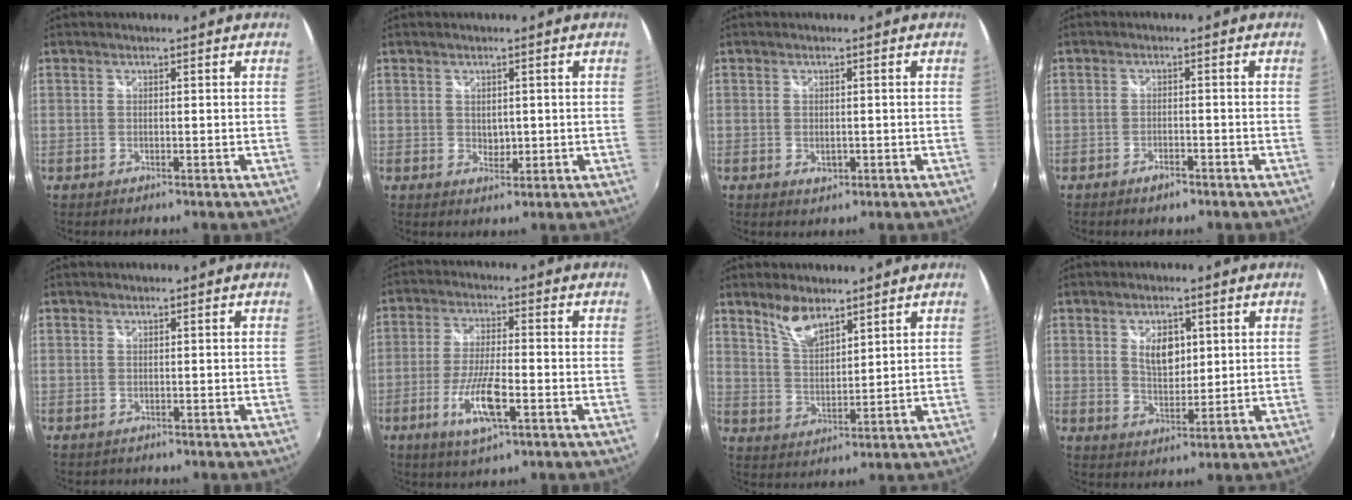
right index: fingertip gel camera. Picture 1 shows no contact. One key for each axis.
{"total": 2.0, "fx": 0.3, "fy": 1.6, "fz": 1.1, "tx": -0.015, "ty": -0.001, "tz": 0.007}
{"total": 1.8, "fx": -0.3, "fy": 1.4, "fz": 1.1, "tx": -0.018, "ty": -0.004, "tz": -0.004}
{"total": 2.3, "fx": -1.7, "fy": 0.9, "fz": 1.2, "tx": -0.026, "ty": 0.001, "tz": -0.028}
{"total": 0.7, "fx": -0.2, "fy": 0.7, "fz": -0.1, "tx": 0.000, "ty": 0.000, "tz": -0.001}
{"total": 9.4, "fx": -3.8, "fy": 2.1, "fz": 8.4, "tx": -0.172, "ty": -0.012, "tz": -0.071}
{"total": 6.6, "fx": 5.0, "fy": 2.4, "fz": 3.5, "tx": -0.063, "ty": 0.004, "tz": 0.100}
{"total": 6.0, "fx": 2.0, "fy": 3.6, "fz": 4.4, "tx": -0.068, "ty": 0.001, "tz": 0.039}